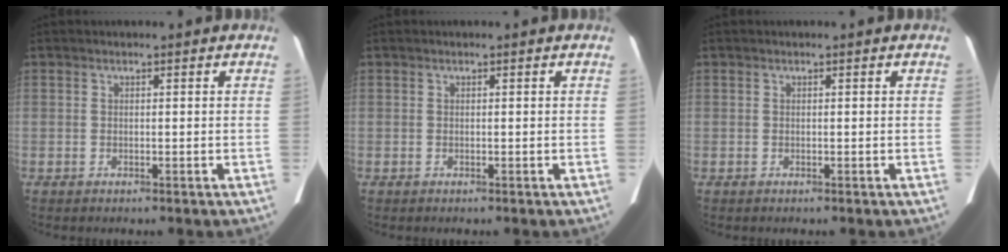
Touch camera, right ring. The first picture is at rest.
{"total": 0.0}
{"total": 0.0}